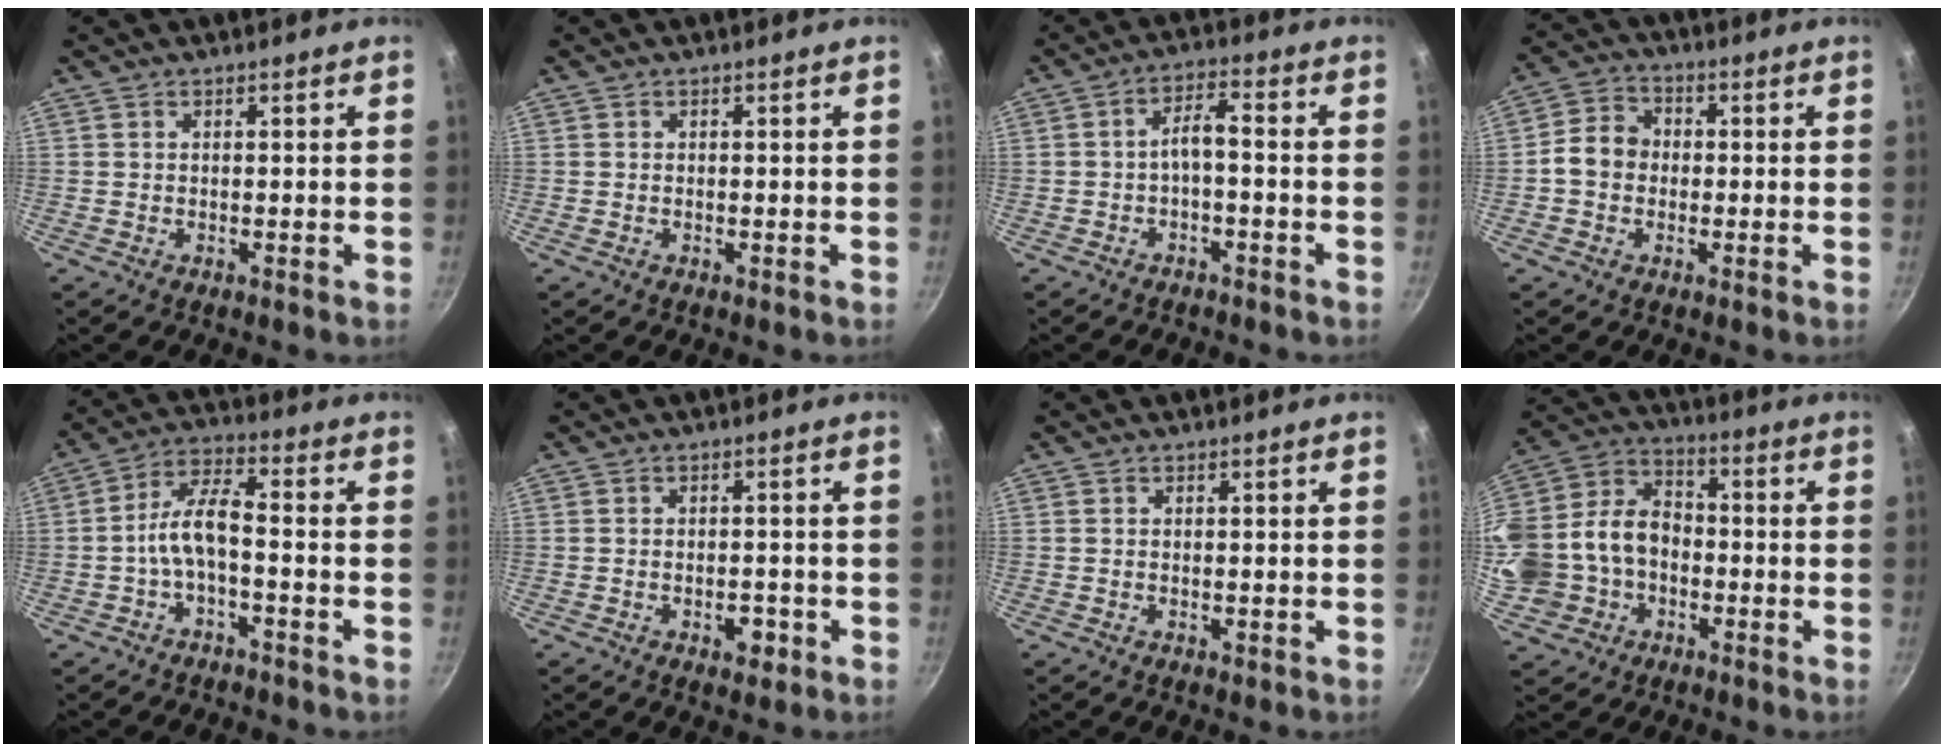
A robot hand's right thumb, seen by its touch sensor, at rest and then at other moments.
{"total": 0.0}
{"total": 4.1, "force": [-1.7, 1.3, 3.5], "torque": [-0.069, 0.035, -0.028]}
{"total": 6.6, "force": [-0.6, 5.5, 3.5], "torque": [-0.038, 0.019, -0.027]}
{"total": 7.2, "force": [-2.5, 2.7, 6.2], "torque": [-0.127, 0.042, -0.053]}
{"total": 3.5, "force": [-1.5, 1.9, 2.4], "torque": [-0.024, 0.011, -0.020]}
{"total": 0.5, "force": [-0.1, 0.2, 0.4], "torque": [-0.007, 0.000, -0.002]}
{"total": 22.6, "force": [-4.3, 18.1, 12.8], "torque": [-0.293, 0.072, -0.072]}